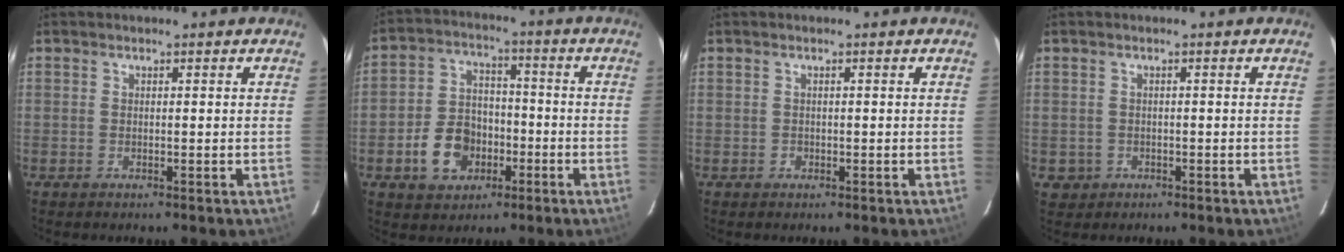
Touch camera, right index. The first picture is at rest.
{"total": 10.3, "force": [-4.2, 7.8, 5.3], "torque": [-0.128, 0.021, -0.060]}
{"total": 0.7, "force": [-0.3, 0.6, 0.0], "torque": [0.003, 0.002, -0.001]}
{"total": 2.5, "force": [-0.8, 2.3, 0.4], "torque": [-0.016, 0.001, -0.002]}